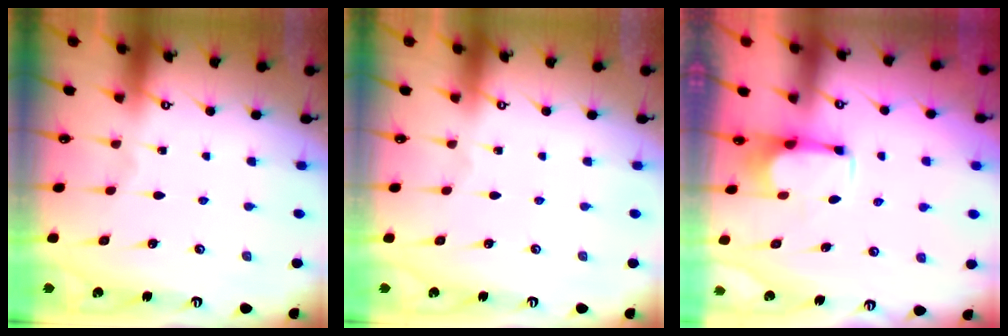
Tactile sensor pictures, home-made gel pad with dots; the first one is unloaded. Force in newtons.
{"total": 0.0}
{"total": 2.7, "press": 2.6, "slide": 0.7}